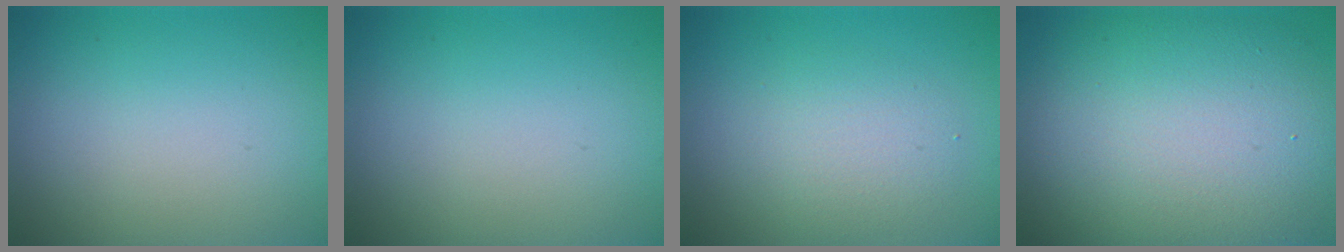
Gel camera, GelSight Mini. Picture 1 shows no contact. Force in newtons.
{"total": 0.0}
{"total": 2.9, "press": 2.9, "slide": 0.2}
{"total": 12.9, "press": 12.9, "slide": 0.4}